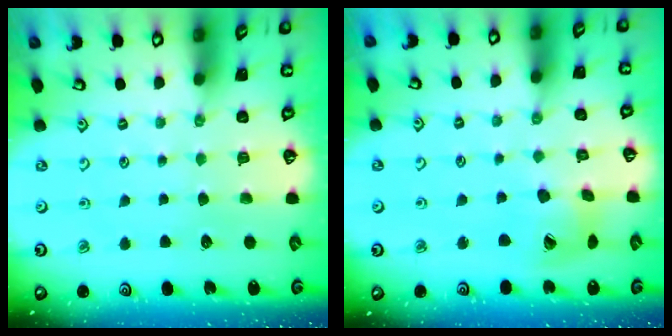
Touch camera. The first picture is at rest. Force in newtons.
{"total": 12.9, "press": 12.8, "slide": 1.6}